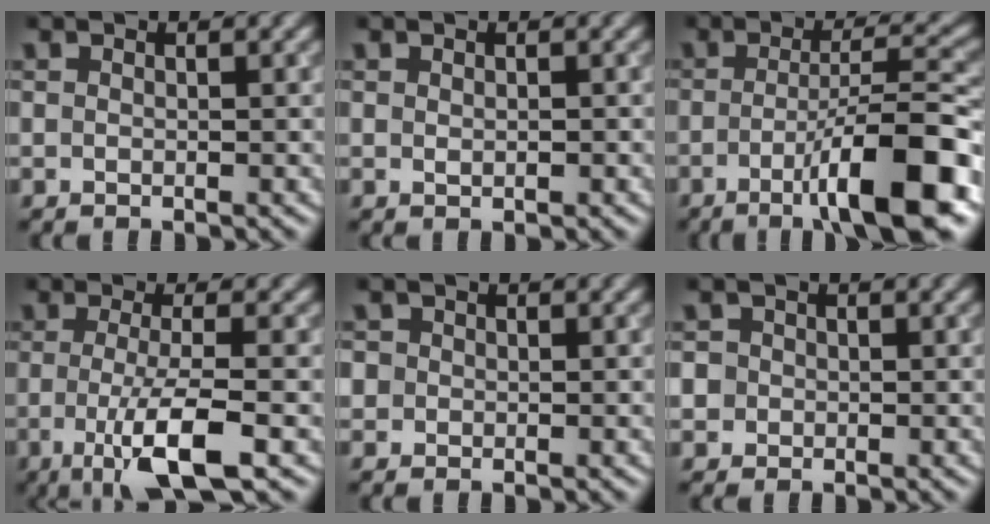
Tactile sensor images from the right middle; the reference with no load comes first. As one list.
[{"total": 0.7, "force": [-0.1, 0.4, 0.6], "torque": [-0.009, -0.003, 0.000]}, {"total": 9.5, "force": [-3.9, 1.7, 8.5], "torque": [-0.121, 0.009, -0.069]}, {"total": 6.5, "force": [-1.7, 1.5, 6.0], "torque": [-0.100, -0.010, -0.034]}, {"total": 1.2, "force": [-0.1, 1.1, 0.3], "torque": [0.000, -0.001, -0.007]}, {"total": 2.2, "force": [0.1, 2.1, 0.7], "torque": [0.001, 0.011, -0.012]}]